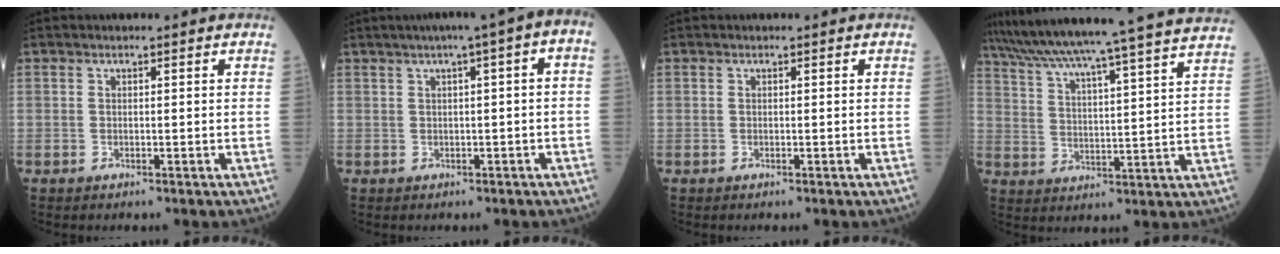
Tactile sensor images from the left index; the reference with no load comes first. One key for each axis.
{"total": 5.7, "fx": 1.2, "fy": 1.1, "fz": 5.5, "tx": -0.077, "ty": 0.027, "tz": 0.009}
{"total": 0.0}
{"total": 27.6, "fx": 24.8, "fy": -1.4, "fz": 11.9, "tx": -0.207, "ty": -0.029, "tz": 0.335}